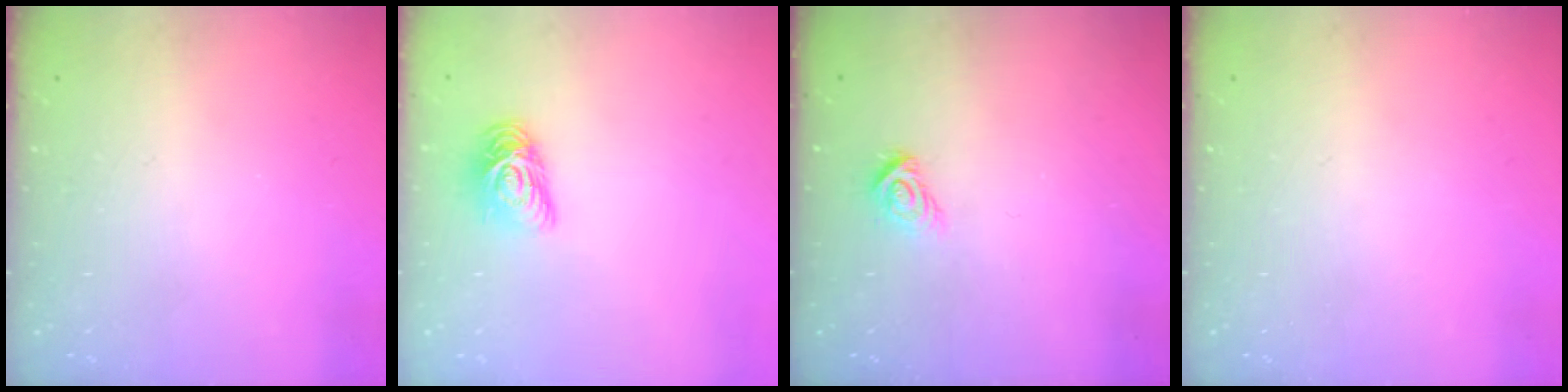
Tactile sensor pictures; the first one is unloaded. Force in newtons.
{"total": 8.6, "press": 8.6, "slide": 0.6}
{"total": 5.5, "press": 5.5, "slide": 0.4}
{"total": 0.0}